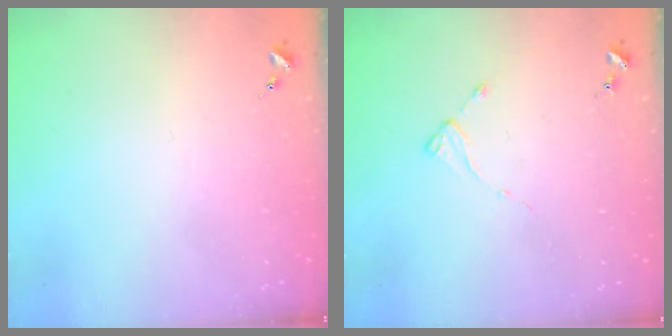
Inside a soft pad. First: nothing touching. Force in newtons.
{"total": 2.0, "press": 2.0, "slide": 0.3}